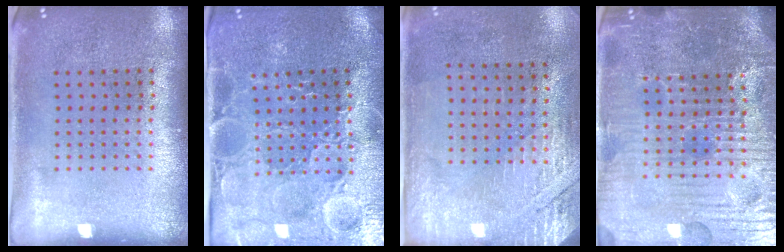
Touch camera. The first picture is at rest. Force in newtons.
{"total": 3.7, "press": 3.6, "slide": 0.7}
{"total": 2.8, "press": 2.5, "slide": 1.4}
{"total": 5.9, "press": 5.5, "slide": 2.2}